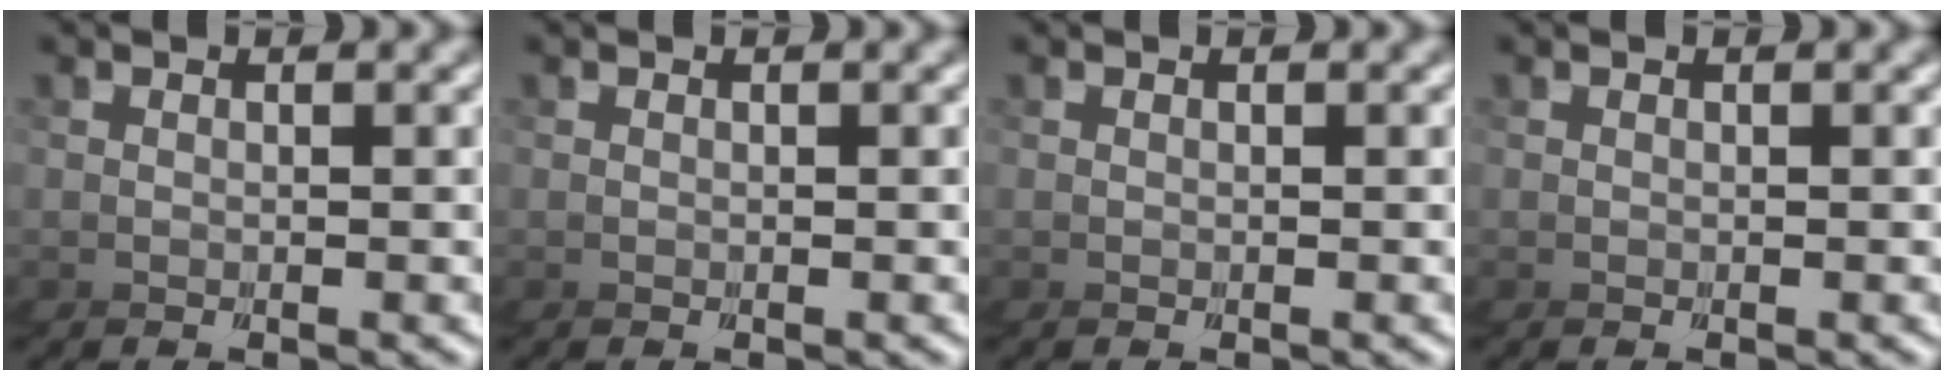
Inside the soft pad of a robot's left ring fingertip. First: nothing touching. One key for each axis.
{"total": 0.0}
{"total": 0.0}
{"total": 0.0}